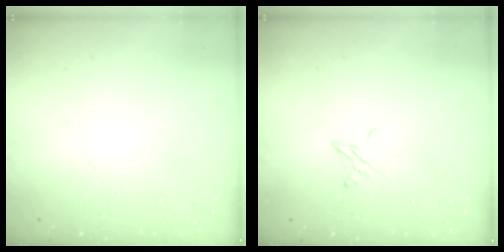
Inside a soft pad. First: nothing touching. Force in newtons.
{"total": 4.6, "press": 4.5, "slide": 0.5}